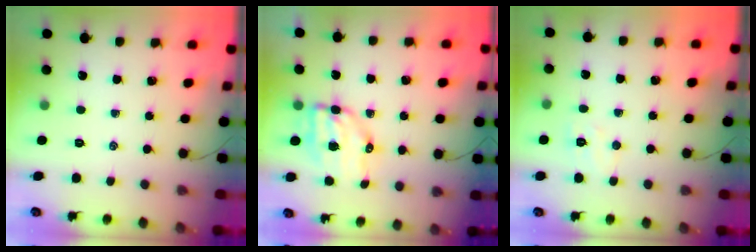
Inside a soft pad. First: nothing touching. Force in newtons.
{"total": 7.7, "press": 7.6, "slide": 1.3}
{"total": 5.0, "press": 4.9, "slide": 1.0}